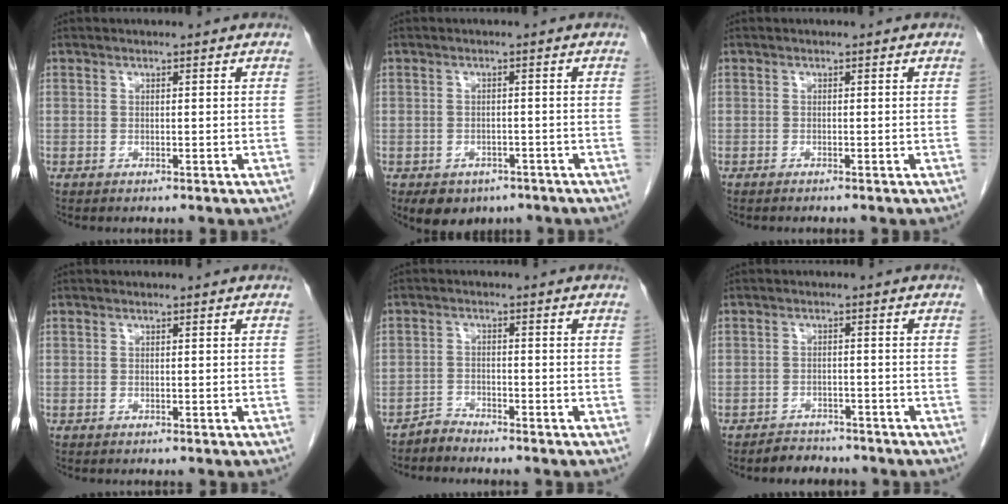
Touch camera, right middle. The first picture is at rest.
{"total": 5.9, "force": [-4.0, 3.9, 1.9], "torque": [-0.025, 0.003, -0.049]}
{"total": 1.0, "force": [-0.8, -0.1, 0.5], "torque": [-0.008, -0.001, -0.009]}
{"total": 0.0}
{"total": 1.9, "force": [-1.9, 0.1, -0.5], "torque": [0.018, -0.006, -0.036]}
{"total": 3.6, "force": [-3.3, 1.5, 0.1], "torque": [-0.006, 0.001, -0.049]}